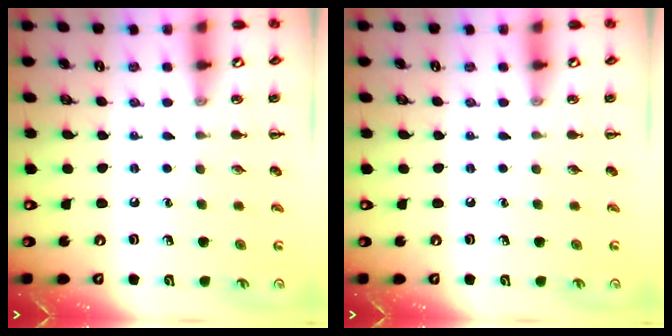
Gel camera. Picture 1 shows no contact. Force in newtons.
{"total": 0.0}